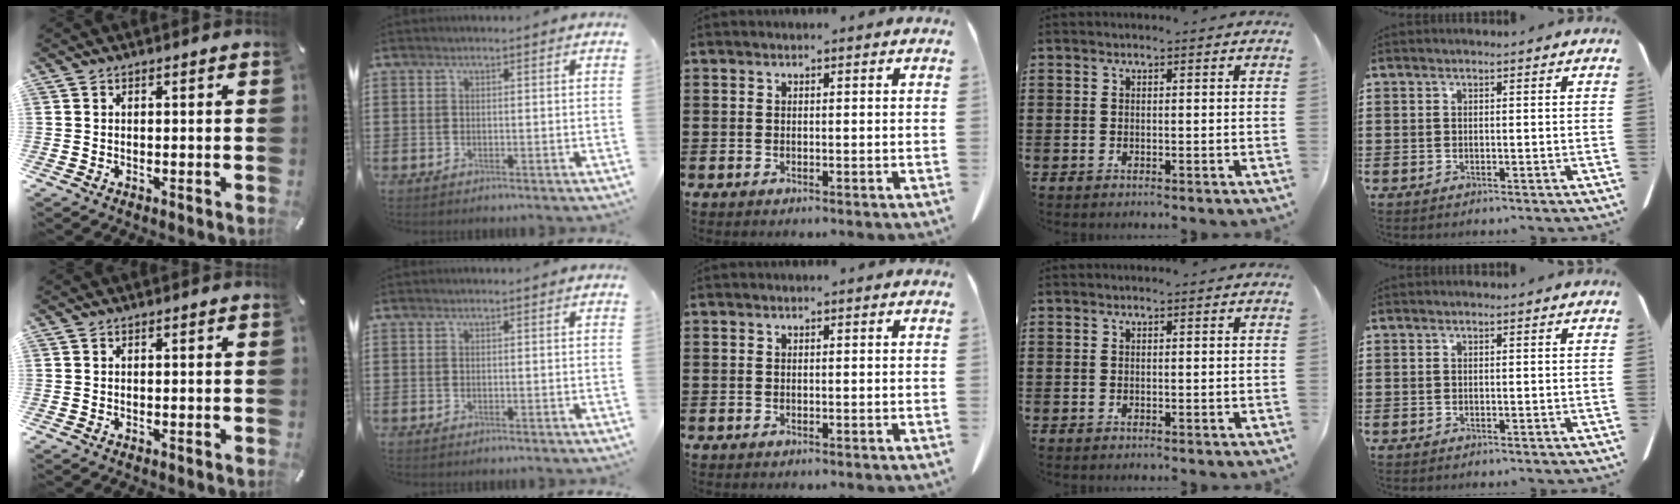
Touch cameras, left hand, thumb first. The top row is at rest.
{}